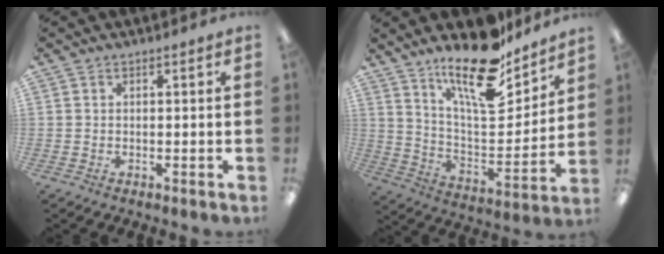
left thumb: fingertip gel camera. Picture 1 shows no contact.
{"total": 19.2, "force": [14.6, 6.2, 10.9], "torque": [-0.186, -0.099, 0.248]}